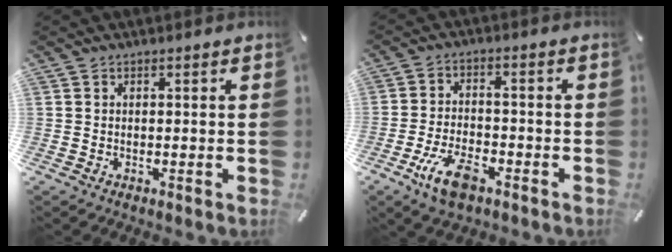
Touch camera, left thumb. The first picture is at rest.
{"total": 8.8, "force": [-4.7, 4.2, 6.2], "torque": [-0.138, 0.011, -0.087]}